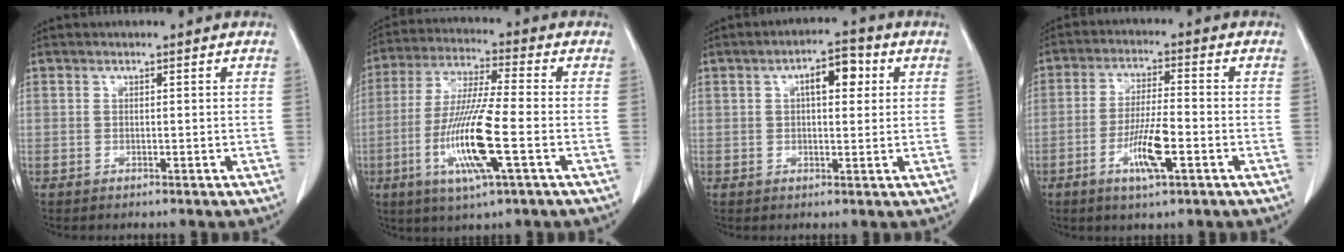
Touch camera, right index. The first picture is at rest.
{"total": 13.2, "force": [-3.7, 0.5, 12.6], "torque": [-0.257, -0.015, -0.072]}
{"total": 5.6, "force": [1.6, 2.2, 4.9], "torque": [-0.076, 0.017, 0.022]}
{"total": 7.7, "force": [-3.0, 0.9, 7.0], "torque": [-0.133, -0.006, -0.052]}